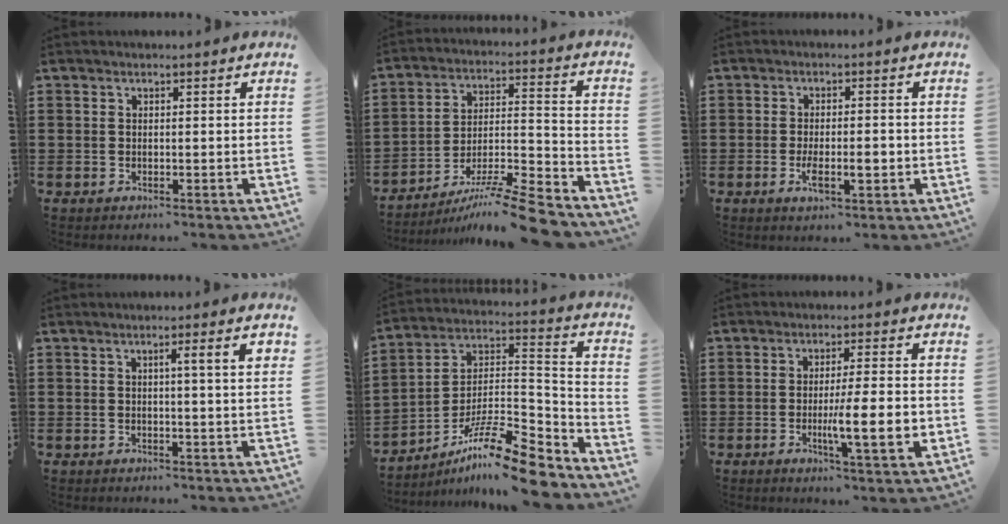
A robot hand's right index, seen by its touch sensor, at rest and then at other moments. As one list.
[{"total": 10.3, "force": [-8.9, 0.1, 5.1], "torque": [-0.071, 0.014, -0.175]}, {"total": 4.7, "force": [-1.2, 1.5, 4.3], "torque": [-0.069, -0.001, -0.023]}, {"total": 4.0, "force": [1.0, 0.0, 3.9], "torque": [-0.073, 0.000, 0.013]}, {"total": 14.2, "force": [-11.0, 2.2, 8.6], "torque": [-0.143, 0.029, -0.206]}, {"total": 9.5, "force": [-1.8, 1.5, 9.2], "torque": [-0.148, -0.012, -0.030]}]